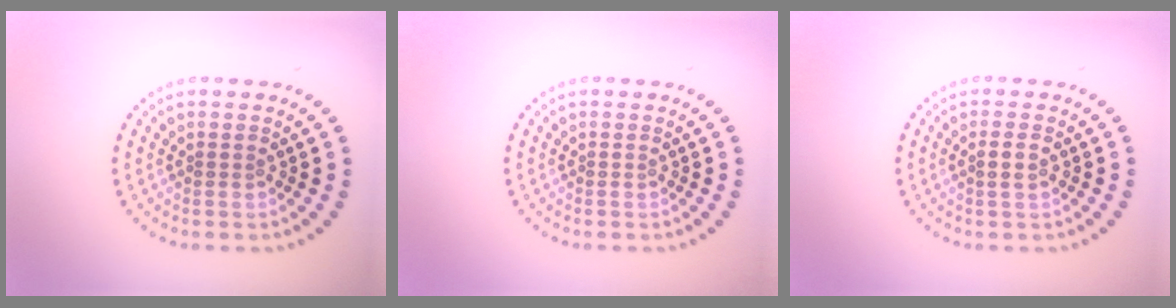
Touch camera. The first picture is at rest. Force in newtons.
{"total": 0.0}
{"total": 1.2, "press": 1.0, "slide": 0.5}